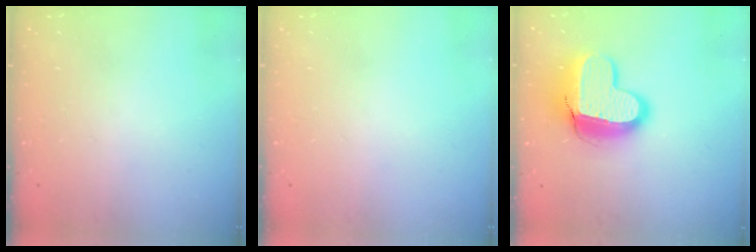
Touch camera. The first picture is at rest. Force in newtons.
{"total": 0.0}
{"total": 14.6, "press": 14.5, "slide": 1.1}